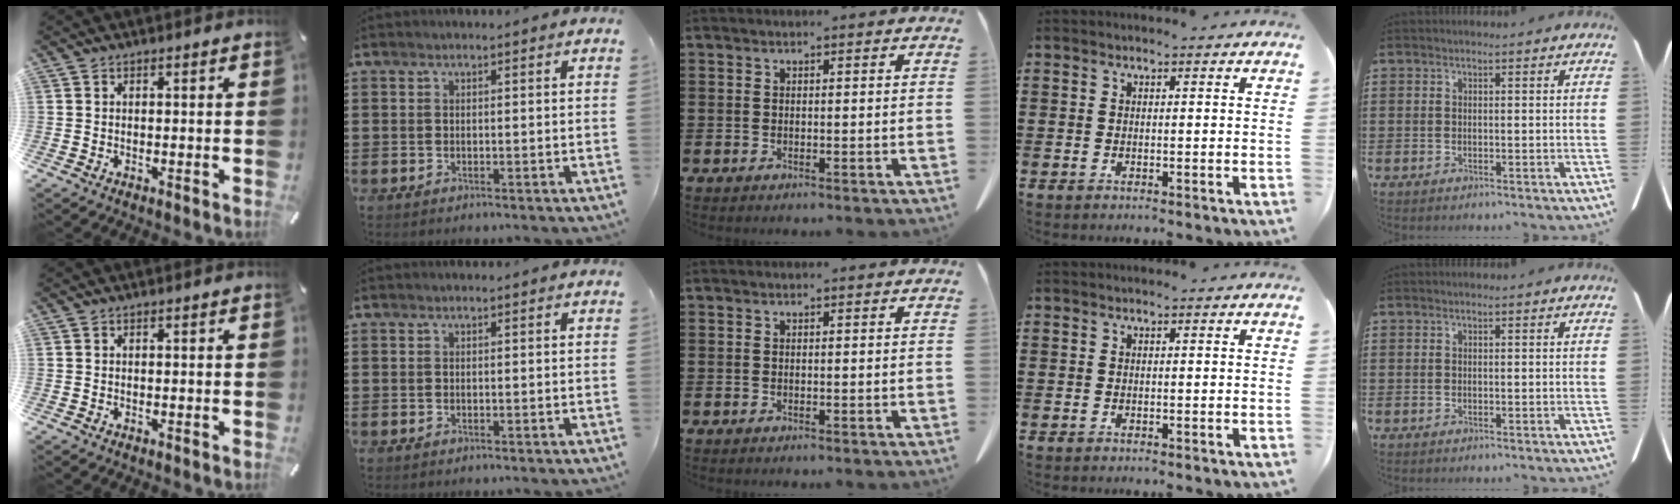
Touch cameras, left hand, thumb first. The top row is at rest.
{}